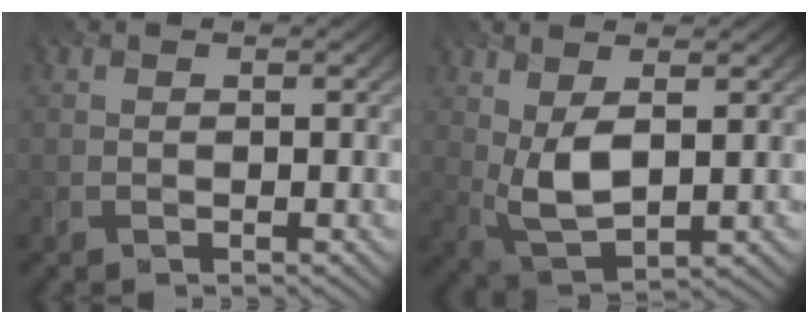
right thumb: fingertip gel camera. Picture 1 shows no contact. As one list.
[{"total": 5.8, "force": [1.1, 2.9, 5.0], "torque": [-0.119, -0.002, 0.029]}]